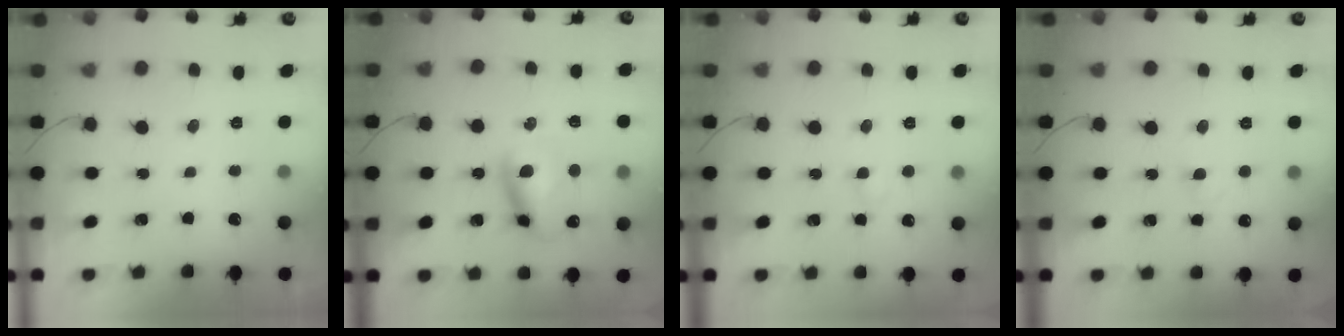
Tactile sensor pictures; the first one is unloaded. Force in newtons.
{"total": 10.4, "press": 10.2, "slide": 1.9}
{"total": 2.6, "press": 2.3, "slide": 1.0}
{"total": 2.3, "press": 2.1, "slide": 1.0}